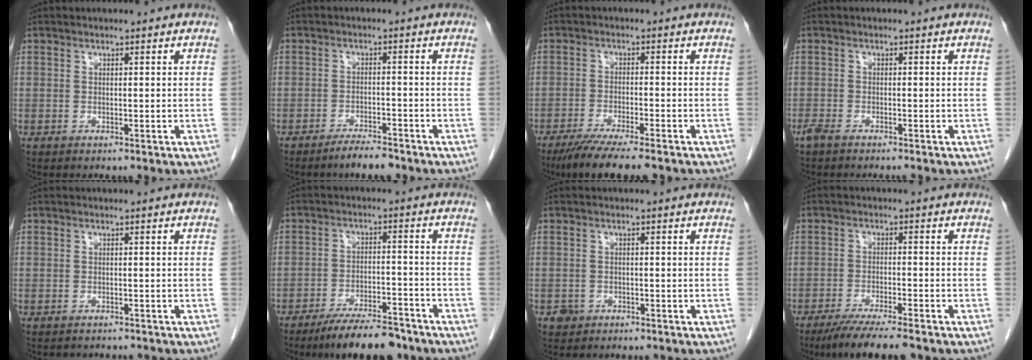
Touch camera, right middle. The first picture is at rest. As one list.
[{"total": 4.0, "force": [-3.3, 0.8, 2.1], "torque": [-0.039, -0.002, -0.055]}, {"total": 9.4, "force": [-7.3, 0.7, 5.8], "torque": [-0.088, -0.021, -0.117]}, {"total": 3.0, "force": [-2.5, 0.5, 1.5], "torque": [-0.027, -0.006, -0.040]}, {"total": 3.2, "force": [-3.0, 1.1, 0.6], "torque": [-0.004, -0.001, -0.034]}, {"total": 10.1, "force": [-8.2, 2.5, 5.2], "torque": [-0.075, -0.007, -0.135]}, {"total": 1.7, "force": [-0.9, 1.4, 0.1], "torque": [-0.005, 0.006, -0.012]}, {"total": 8.7, "force": [-6.9, 0.5, 5.2], "torque": [-0.080, -0.021, -0.112]}]